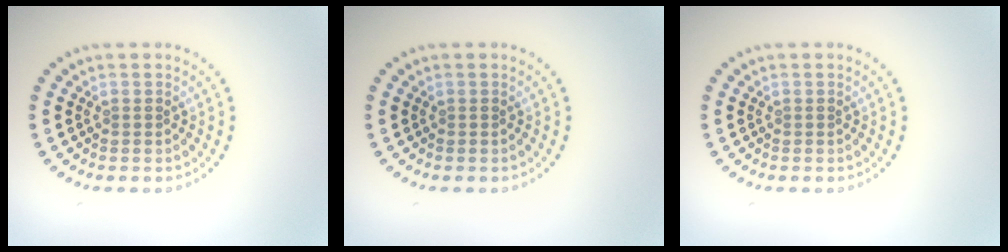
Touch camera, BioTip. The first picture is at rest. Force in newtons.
{"total": 0.0}
{"total": 0.0}